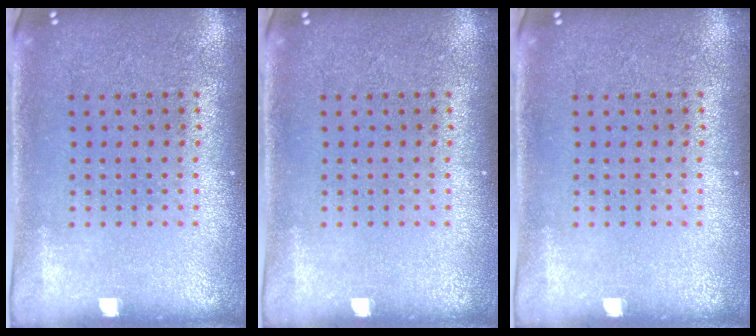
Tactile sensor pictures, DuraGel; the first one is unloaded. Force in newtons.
{"total": 0.0}
{"total": 0.0}